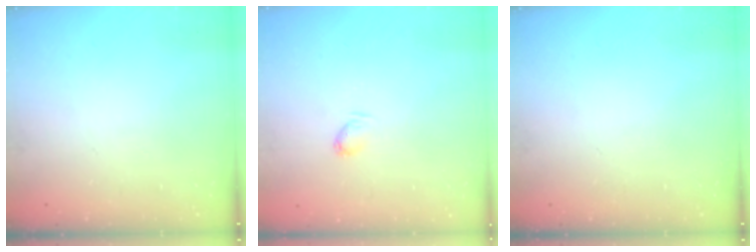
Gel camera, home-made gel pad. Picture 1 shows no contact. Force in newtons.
{"total": 3.0, "press": 3.0, "slide": 0.5}
{"total": 0.0}